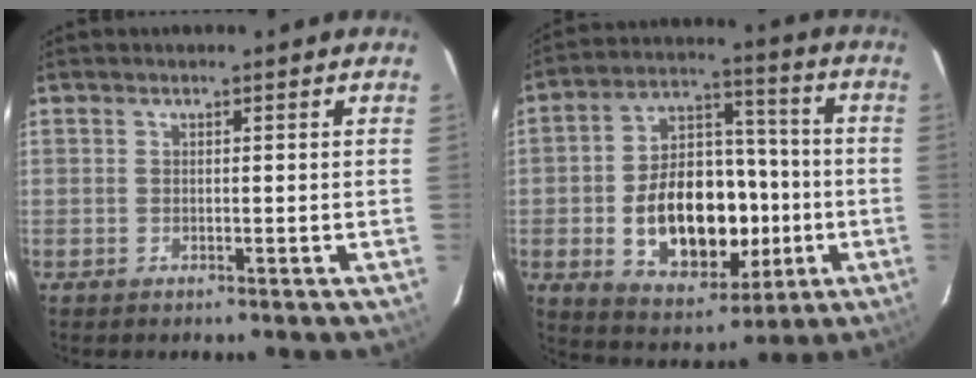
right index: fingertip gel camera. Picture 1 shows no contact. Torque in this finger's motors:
{"motor_torque": [1.32, -0.82, 1.05, 0.21]}